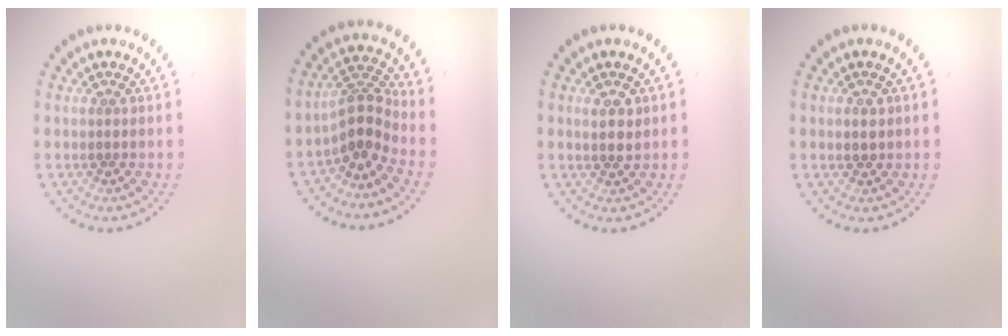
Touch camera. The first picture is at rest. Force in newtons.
{"total": 3.3, "press": 2.4, "slide": 2.2}
{"total": 1.5, "press": 1.4, "slide": 0.6}
{"total": 1.1, "press": 1.0, "slide": 0.2}